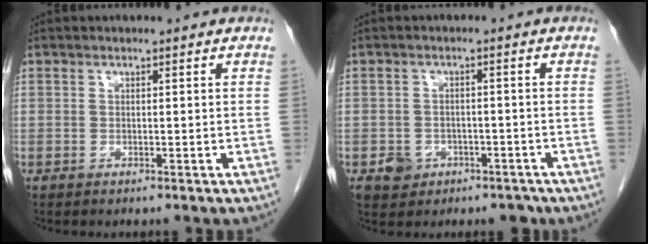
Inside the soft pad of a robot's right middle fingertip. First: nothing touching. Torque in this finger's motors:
{"motor_torque": [0.83, -0.42, 0.02, 0.01]}